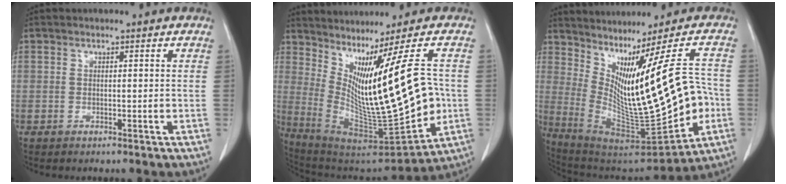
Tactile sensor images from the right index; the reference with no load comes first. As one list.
[{"total": 19.2, "force": [1.5, 2.0, 19.0], "torque": [-0.321, -0.020, 0.044]}, {"total": 22.2, "force": [-0.4, 3.9, 21.9], "torque": [-0.356, -0.004, 0.015]}]